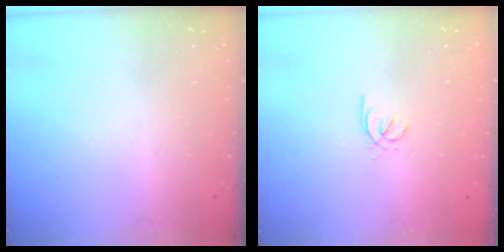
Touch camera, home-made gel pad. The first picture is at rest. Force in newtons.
{"total": 1.8, "press": 1.8, "slide": 0.5}